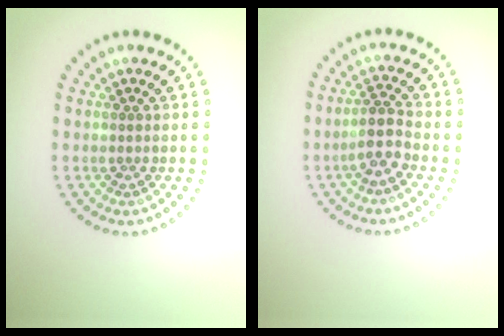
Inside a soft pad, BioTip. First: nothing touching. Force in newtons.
{"total": 2.7, "press": 2.2, "slide": 1.5}